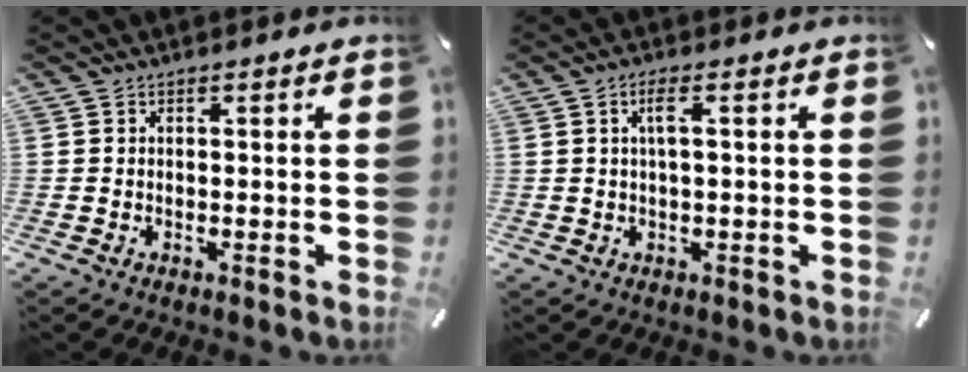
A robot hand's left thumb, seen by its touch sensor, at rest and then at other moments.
{"total": 3.4, "force": [0.9, 0.8, 3.2], "torque": [-0.065, 0.005, 0.012]}